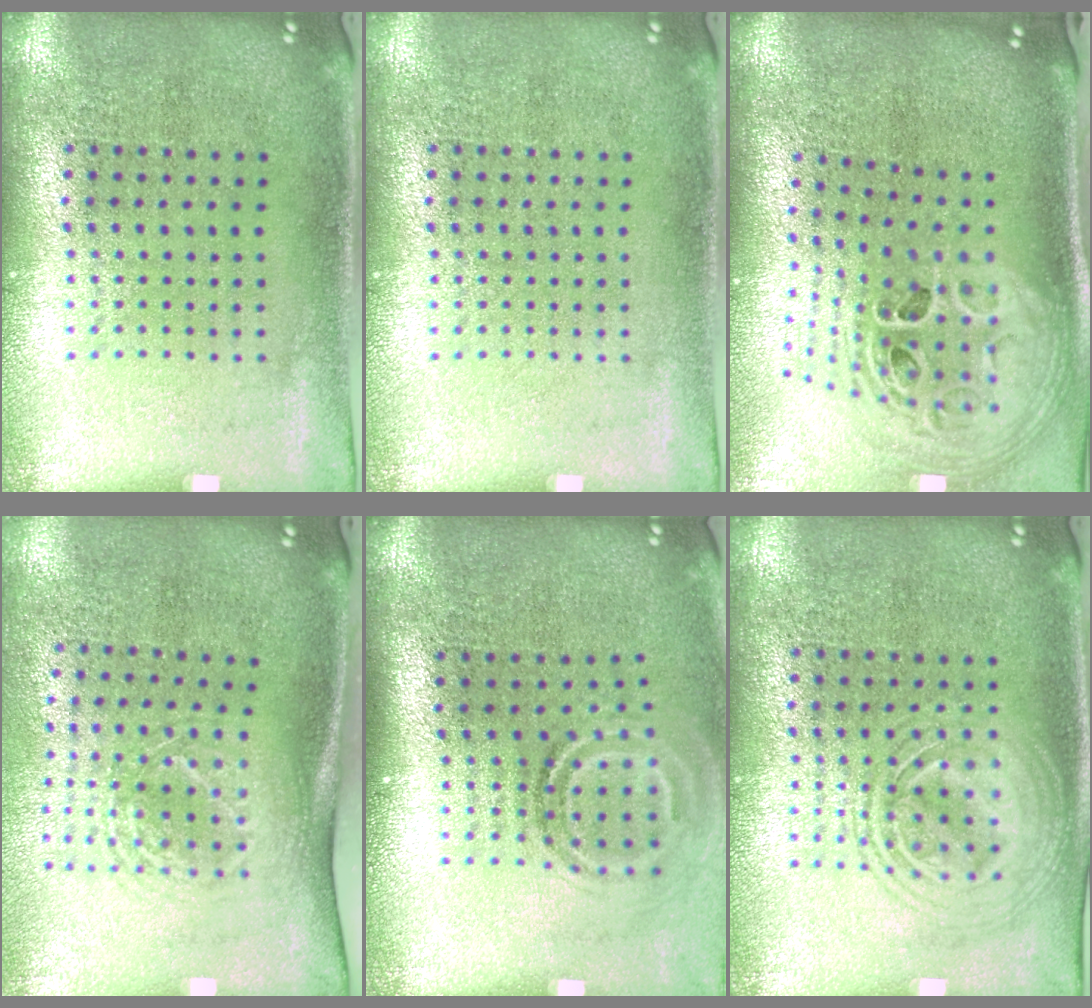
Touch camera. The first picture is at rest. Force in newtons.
{"total": 0.0}
{"total": 2.9, "press": 2.0, "slide": 2.1}
{"total": 1.8, "press": 1.3, "slide": 1.2}
{"total": 1.9, "press": 1.2, "slide": 1.5}
{"total": 3.0, "press": 3.0, "slide": 0.4}